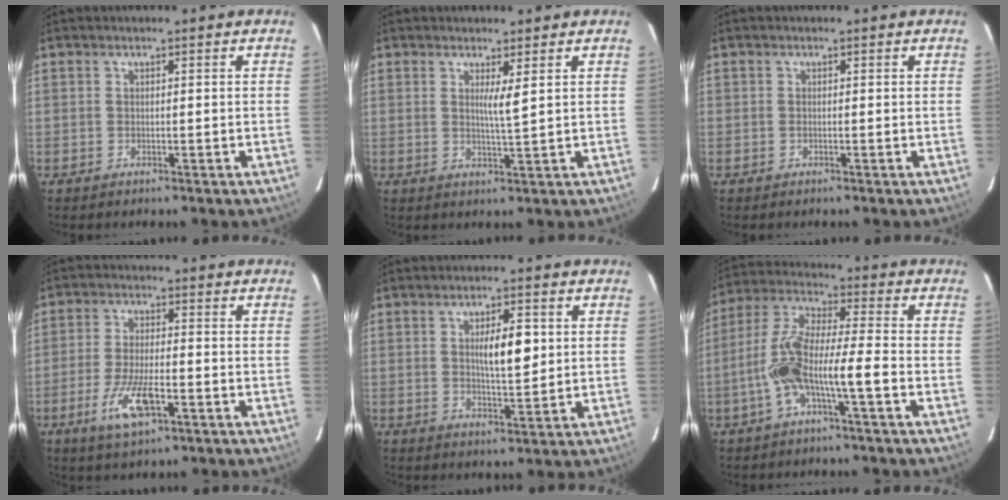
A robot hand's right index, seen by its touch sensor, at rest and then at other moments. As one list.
[{"total": 2.4, "force": [1.0, -0.4, 2.1], "torque": [-0.041, -0.009, 0.020]}, {"total": 0.0}, {"total": 7.8, "force": [-3.4, 2.0, 6.7], "torque": [-0.135, -0.012, -0.058]}, {"total": 6.0, "force": [1.1, 1.5, 5.7], "torque": [-0.093, 0.002, 0.022]}, {"total": 10.7, "force": [-3.7, 1.2, 10.0], "torque": [-0.211, 0.022, -0.073]}]